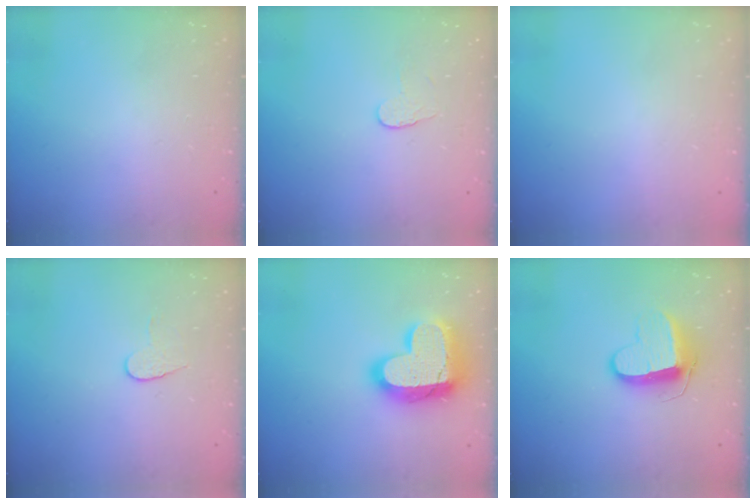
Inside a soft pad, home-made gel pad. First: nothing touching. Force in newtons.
{"total": 3.7, "press": 3.7, "slide": 0.3}
{"total": 0.6, "press": 0.5, "slide": 0.2}
{"total": 6.0, "press": 6.0, "slide": 0.5}
{"total": 21.1, "press": 21.0, "slide": 1.5}
{"total": 10.5, "press": 10.5, "slide": 0.4}